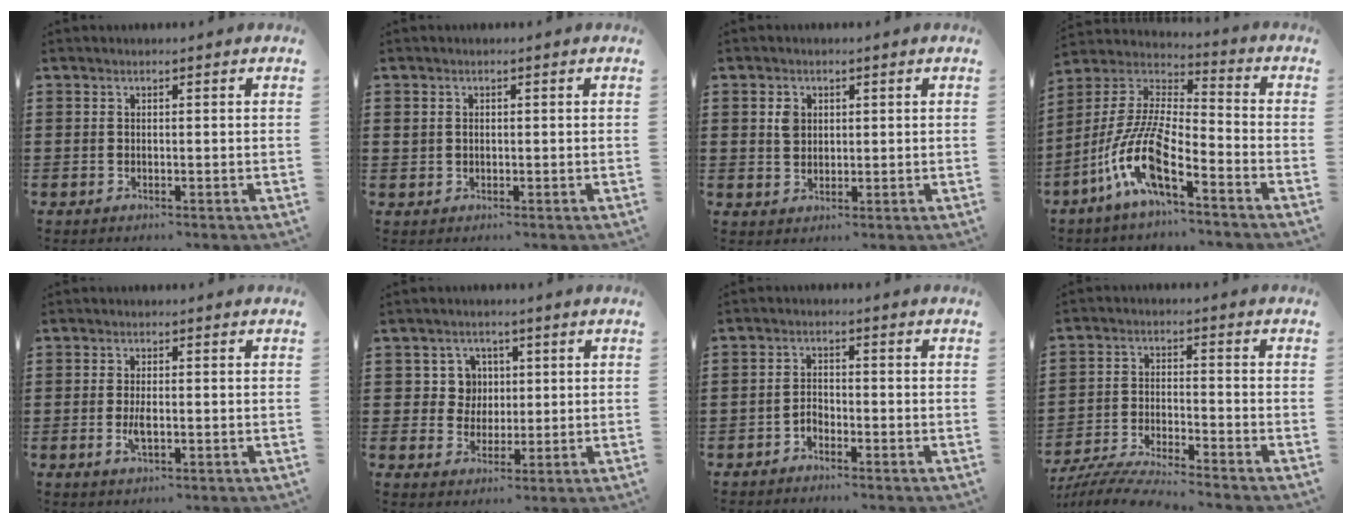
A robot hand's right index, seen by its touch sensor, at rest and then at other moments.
{"total": 1.0, "force": [0.3, 0.9, 0.4], "torque": [-0.011, 0.006, 0.005]}
{"total": 2.6, "force": [0.9, 2.0, 1.4], "torque": [-0.035, 0.009, 0.016]}
{"total": 12.1, "force": [-7.2, 3.1, 9.2], "torque": [-0.226, -0.016, -0.149]}
{"total": 2.7, "force": [-0.5, 1.0, 2.5], "torque": [-0.053, -0.004, -0.010]}
{"total": 5.1, "force": [1.3, 4.7, 1.5], "torque": [-0.045, 0.014, 0.020]}
{"total": 1.9, "force": [-1.5, 1.0, 0.7], "torque": [-0.018, 0.004, -0.032]}
{"total": 5.7, "force": [-5.5, -0.2, 1.5], "torque": [-0.046, -0.013, -0.112]}